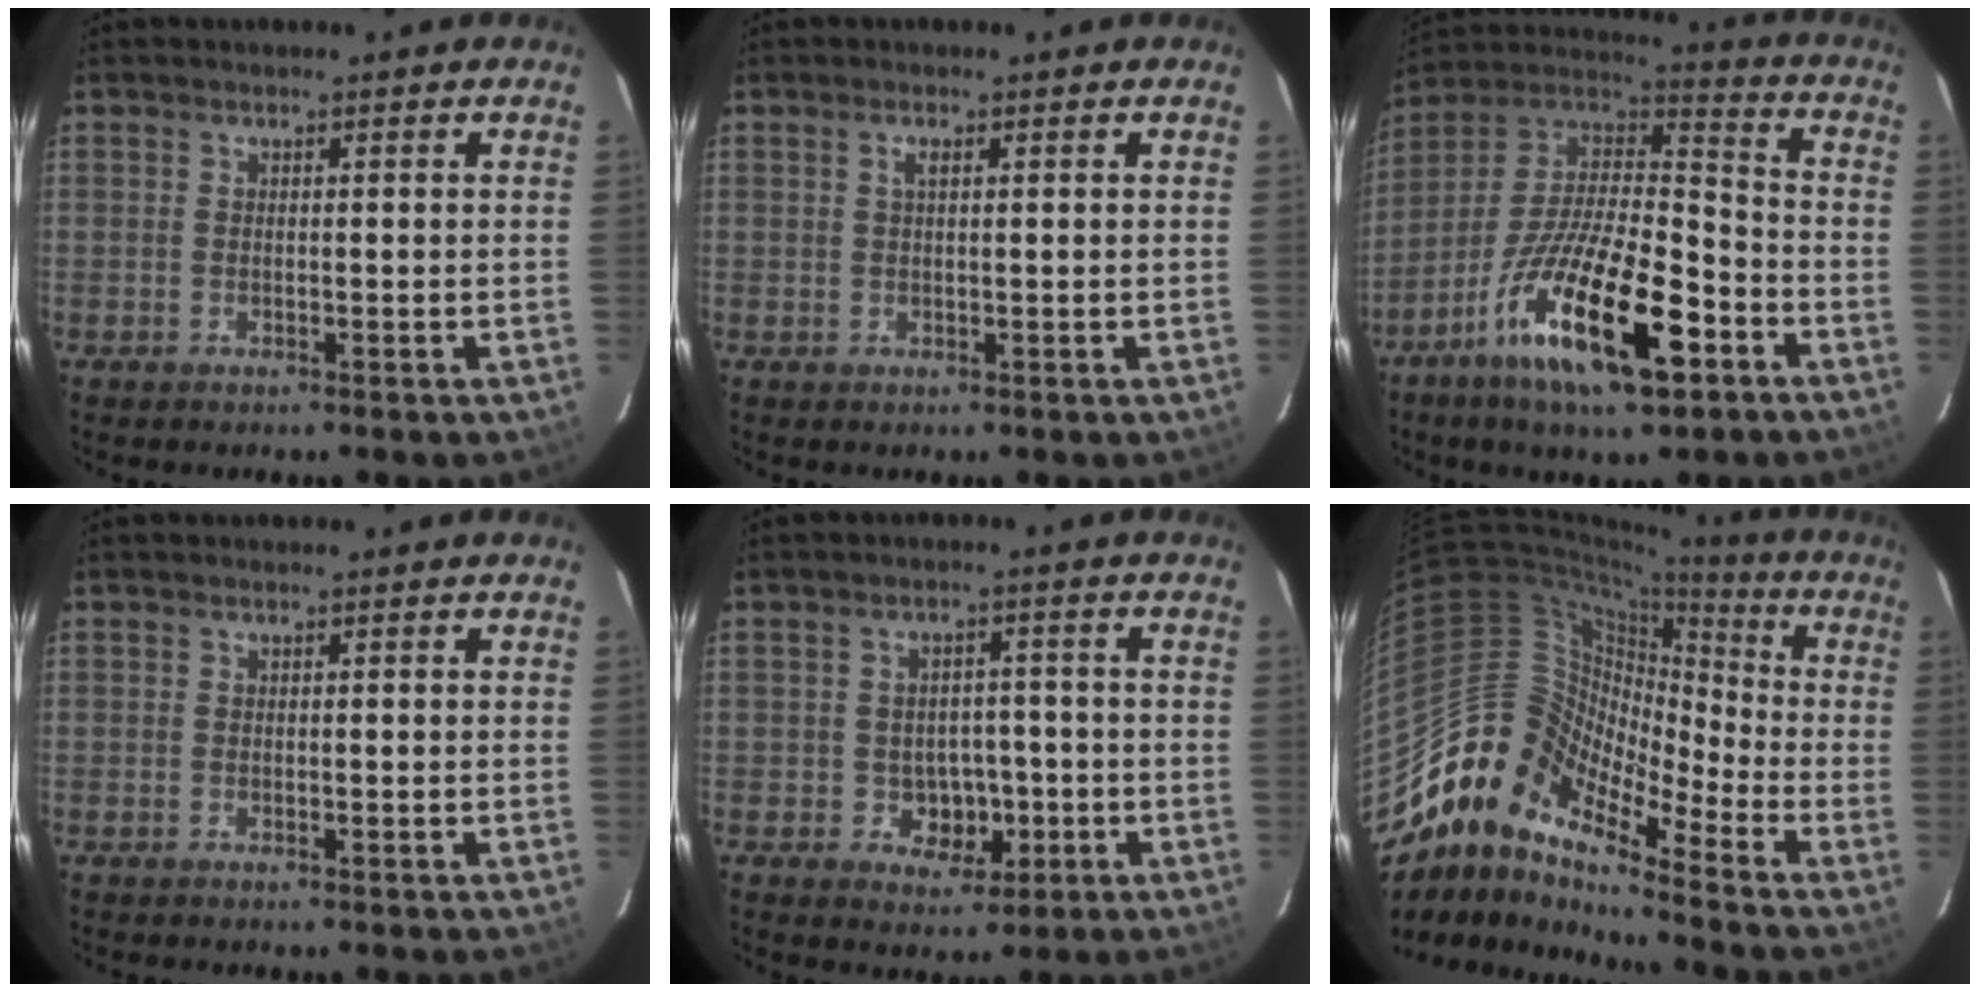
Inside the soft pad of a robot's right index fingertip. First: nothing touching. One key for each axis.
{"total": 1.2, "fx": 0.4, "fy": 0.3, "fz": 1.0, "tx": -0.020, "ty": 0.003, "tz": 0.006}
{"total": 21.8, "fx": -11.0, "fy": 6.9, "fz": 17.4, "tx": -0.321, "ty": -0.029, "tz": -0.199}
{"total": 0.0}
{"total": 5.5, "fx": -1.7, "fy": 4.8, "fz": 2.2, "tx": -0.047, "ty": 0.013, "tz": -0.007}
{"total": 13.4, "fx": -10.8, "fy": 5.0, "fz": 6.1, "tx": -0.084, "ty": 0.017, "tz": -0.232}